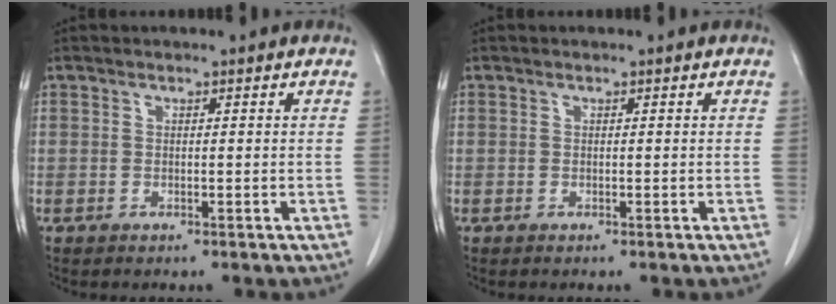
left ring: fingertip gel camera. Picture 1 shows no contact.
{"total": 0.0}